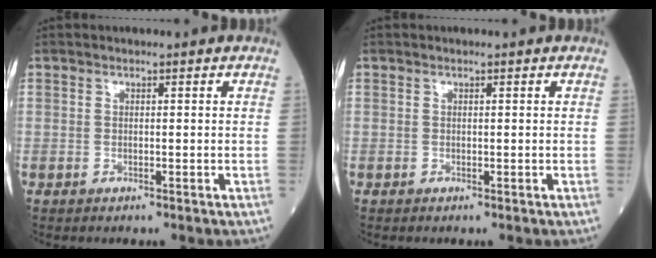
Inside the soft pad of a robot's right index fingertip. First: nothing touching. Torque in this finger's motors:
{"motor_torque": [-0.14, 0.03, -0.04, 0.01]}